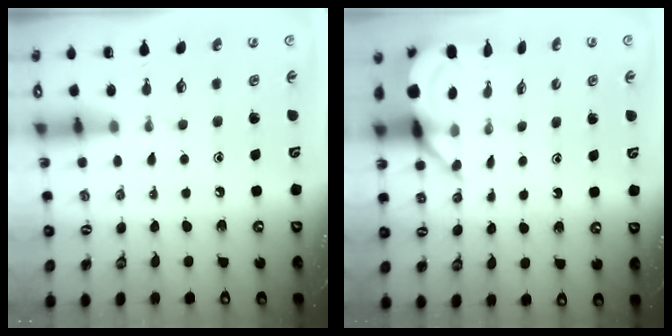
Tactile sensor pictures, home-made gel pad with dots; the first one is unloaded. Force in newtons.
{"total": 7.0, "press": 6.9, "slide": 0.5}